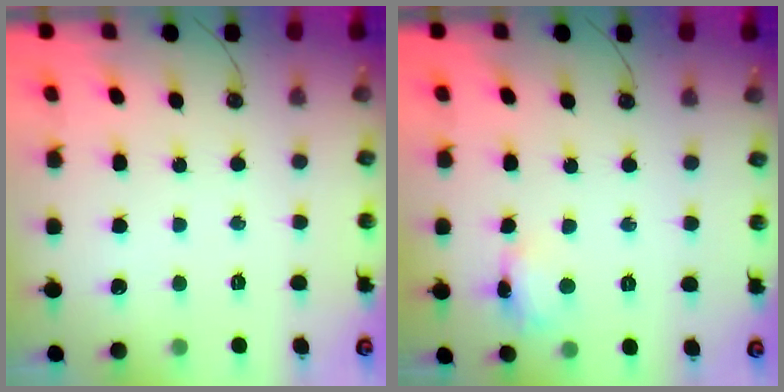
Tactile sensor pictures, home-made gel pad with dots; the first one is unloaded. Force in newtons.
{"total": 6.5, "press": 6.4, "slide": 0.6}